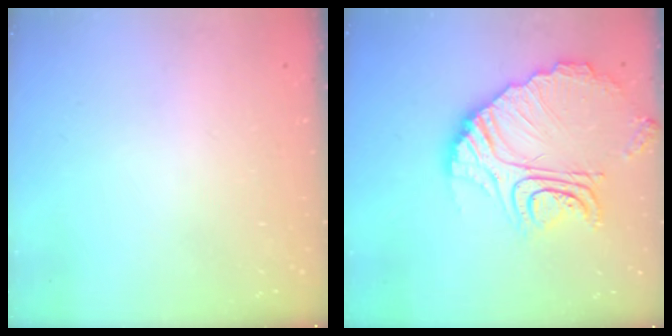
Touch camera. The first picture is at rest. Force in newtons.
{"total": 19.1, "press": 19.0, "slide": 1.7}